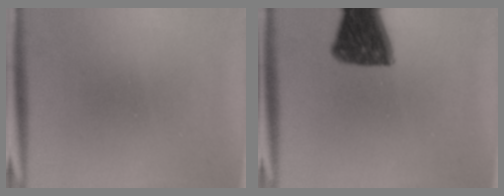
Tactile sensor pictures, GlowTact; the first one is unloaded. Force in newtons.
{"total": 12.2}